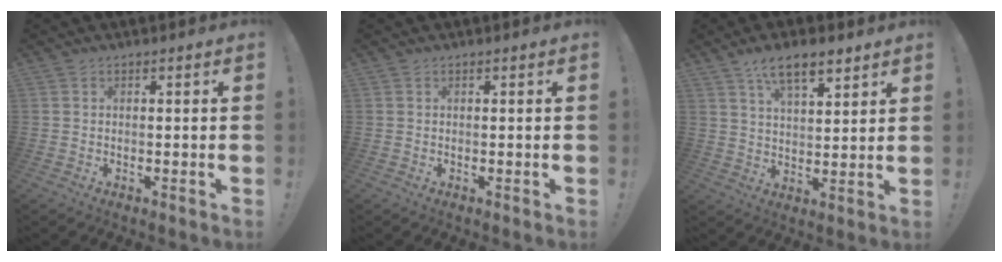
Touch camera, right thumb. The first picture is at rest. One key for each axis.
{"total": 0.0}
{"total": 9.9, "fx": 6.5, "fy": 3.7, "fz": 6.5, "tx": -0.097, "ty": -0.028, "tz": 0.116}